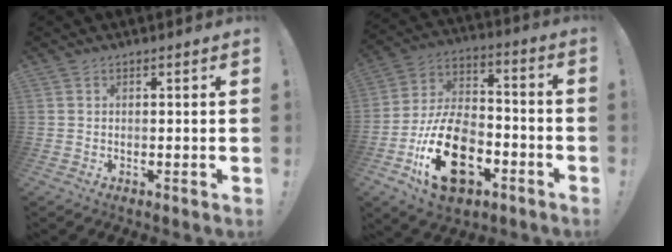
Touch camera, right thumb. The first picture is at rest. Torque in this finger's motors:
{"motor_torque": [2.53, 2.32, 1.28, -1.49, 0.19]}